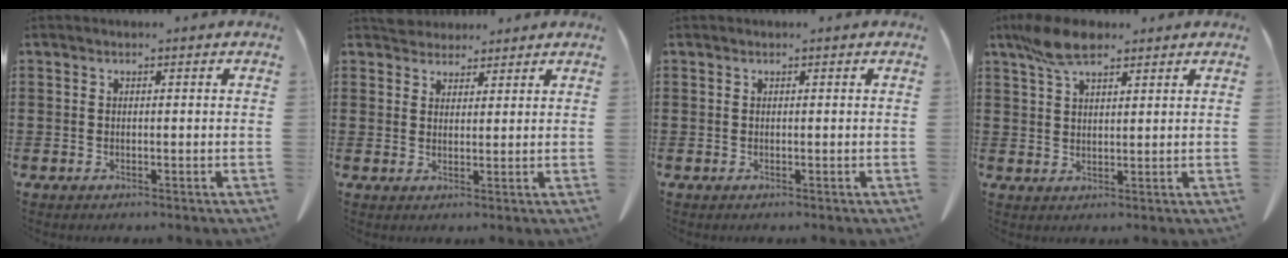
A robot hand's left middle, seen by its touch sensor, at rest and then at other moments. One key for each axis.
{"total": 3.7, "fx": 3.5, "fy": 1.2, "fz": 0.2, "tx": -0.007, "ty": -0.008, "tz": 0.067}
{"total": 0.0}
{"total": 6.4, "fx": 4.4, "fy": 2.4, "fz": 4.1, "tx": -0.092, "ty": 0.003, "tz": 0.082}